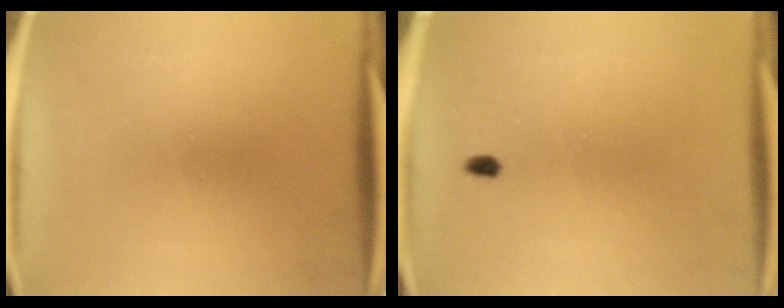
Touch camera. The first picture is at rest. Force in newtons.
{"total": 1.1}